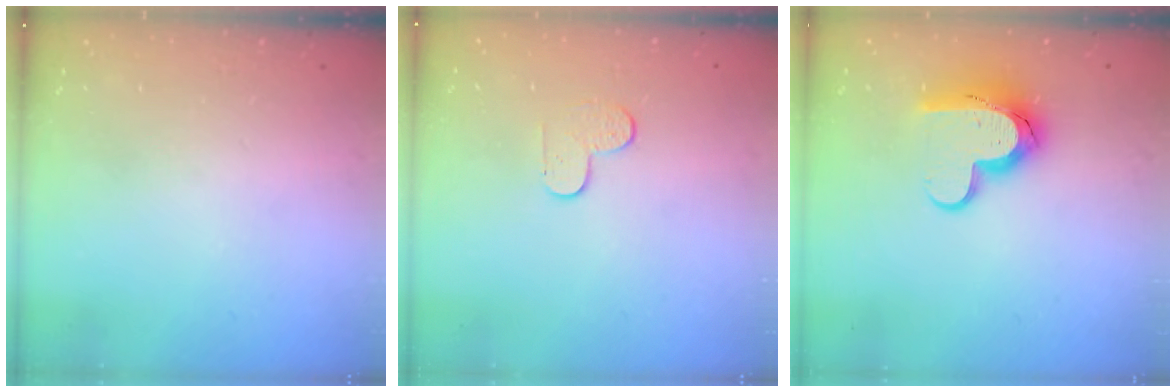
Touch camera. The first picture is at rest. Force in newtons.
{"total": 6.2, "press": 6.1, "slide": 0.5}
{"total": 14.0, "press": 13.9, "slide": 1.4}